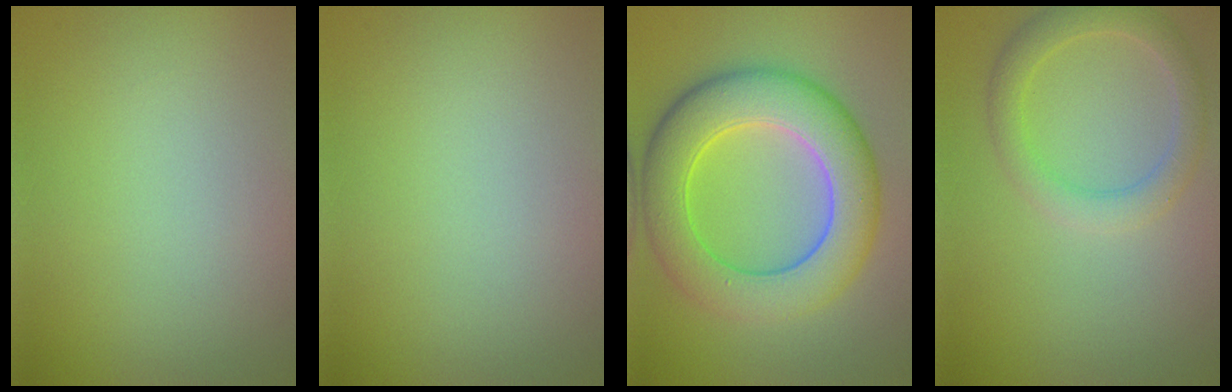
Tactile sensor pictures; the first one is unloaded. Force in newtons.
{"total": 0.0}
{"total": 8.8, "press": 8.8, "slide": 0.1}
{"total": 3.0, "press": 3.0, "slide": 0.1}